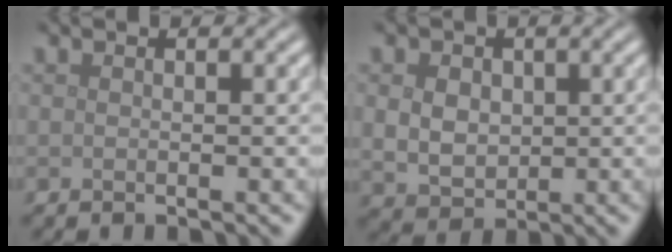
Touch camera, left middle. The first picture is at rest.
{"total": 3.8, "force": [0.6, 3.0, 2.3], "torque": [-0.048, 0.001, 0.009]}